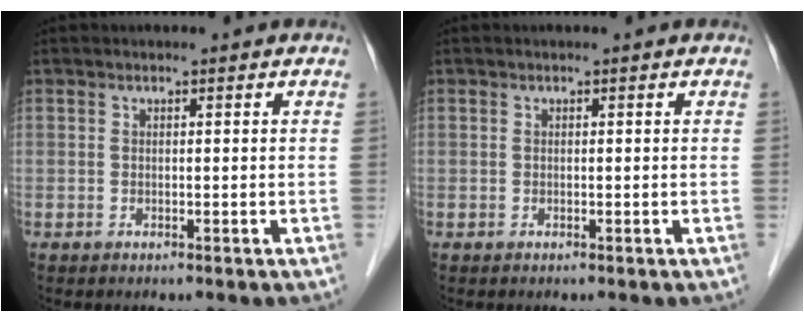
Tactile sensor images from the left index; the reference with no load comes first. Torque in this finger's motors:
{"motor_torque": [-0.01, 0.01, 0.00, 0.00]}